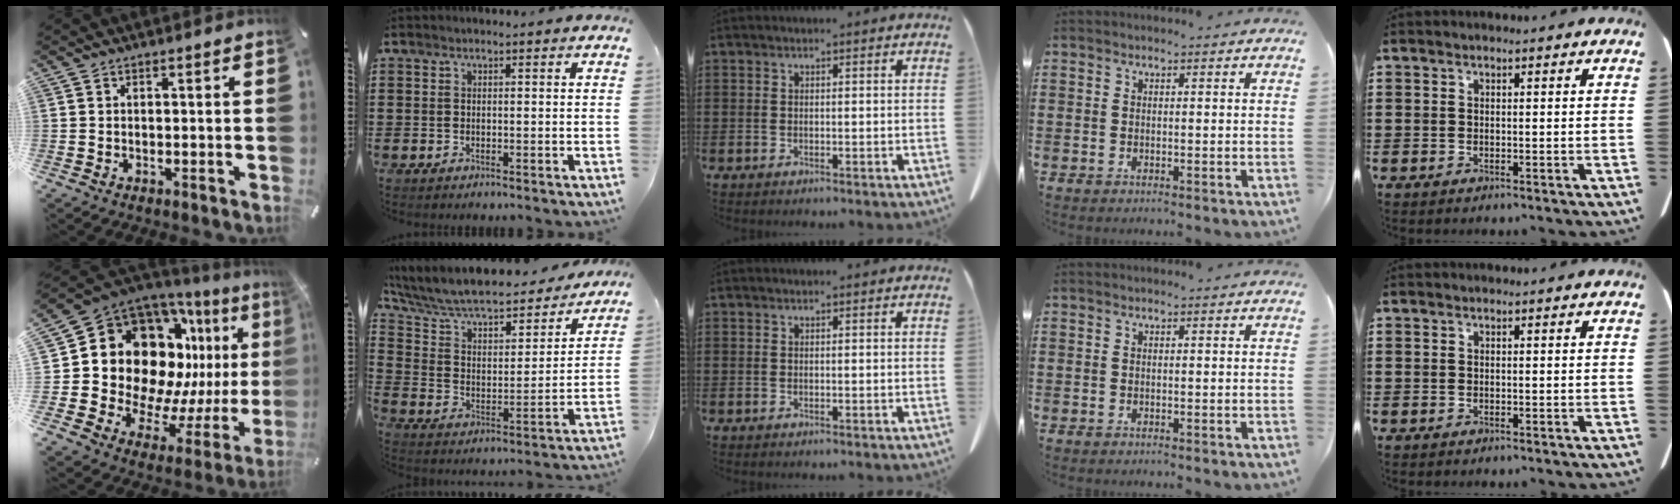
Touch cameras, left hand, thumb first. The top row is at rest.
{"thumb": {"total": 19.2, "force": [6.4, 14.7, 10.5], "torque": [-0.184, -0.100, 0.151]}, "index": {"total": 7.7, "force": [6.9, 1.8, 2.9], "torque": [-0.091, -0.056, 0.114]}}